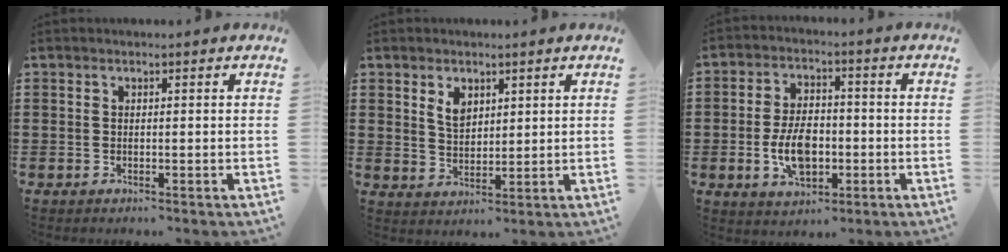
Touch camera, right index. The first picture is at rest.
{"total": 3.5, "force": [1.8, 2.2, 2.1], "torque": [-0.049, 0.008, 0.033]}
{"total": 7.9, "force": [-1.8, 4.7, 6.1], "torque": [-0.110, 0.002, -0.037]}